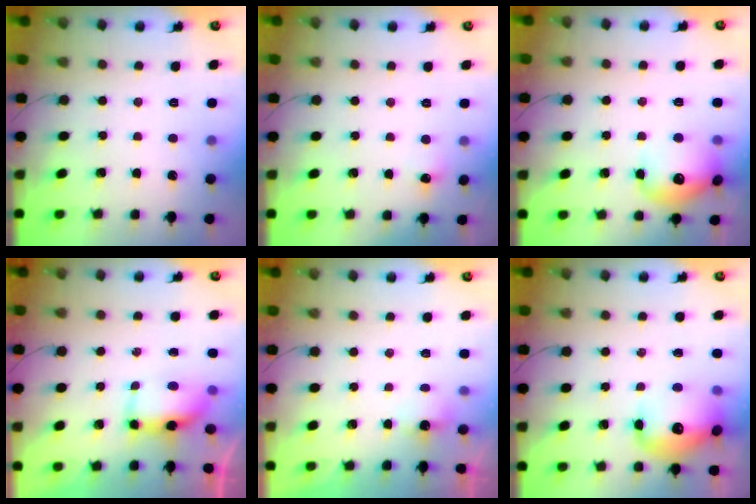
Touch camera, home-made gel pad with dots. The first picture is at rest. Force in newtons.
{"total": 4.8, "press": 4.7, "slide": 1.1}
{"total": 14.5, "press": 14.4, "slide": 1.5}
{"total": 7.4, "press": 7.0, "slide": 2.3}
{"total": 1.8, "press": 1.6, "slide": 0.8}
{"total": 14.6, "press": 14.2, "slide": 3.0}